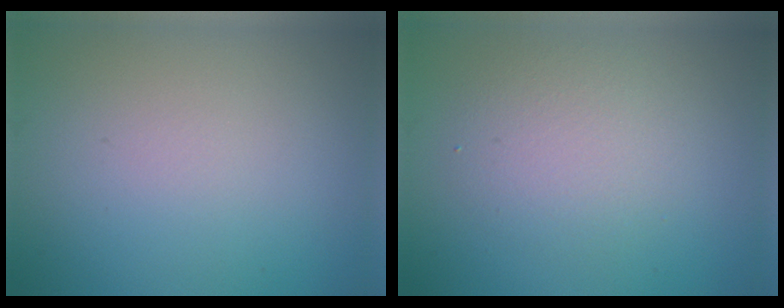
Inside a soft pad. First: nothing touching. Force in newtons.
{"total": 2.9, "press": 2.9, "slide": 0.2}